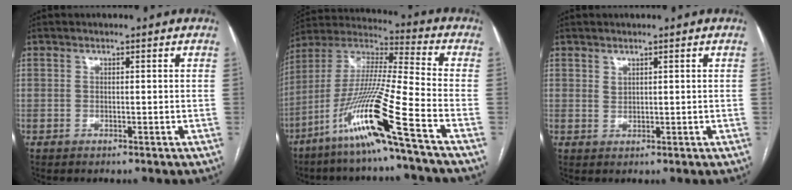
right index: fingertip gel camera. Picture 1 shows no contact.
{"total": 16.9, "force": [-9.2, -1.9, 14.0], "torque": [-0.293, -0.023, -0.176]}
{"total": 0.8, "force": [0.6, 0.4, 0.3], "torque": [-0.004, -0.004, 0.013]}